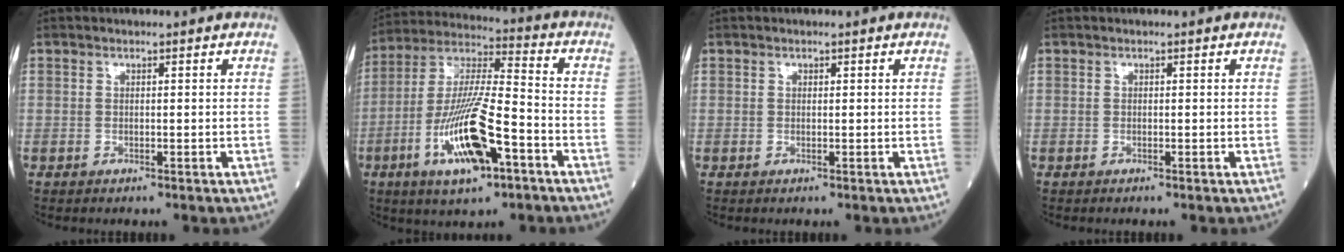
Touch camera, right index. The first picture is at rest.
{"total": 16.0, "force": [-6.4, 3.3, 14.3], "torque": [-0.288, -0.010, -0.110]}
{"total": 0.0}
{"total": 0.0}